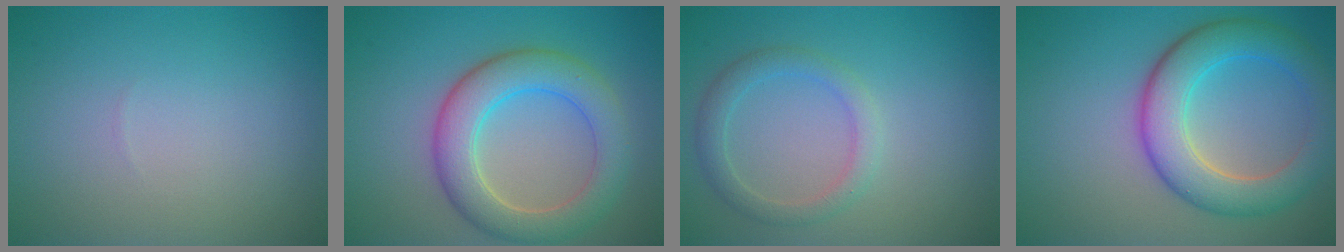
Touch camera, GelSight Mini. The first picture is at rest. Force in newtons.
{"total": 6.2, "press": 6.2, "slide": 0.3}
{"total": 2.4, "press": 2.4, "slide": 0.1}
{"total": 6.9, "press": 6.9, "slide": 0.2}